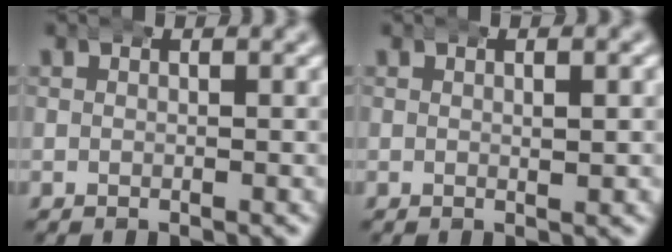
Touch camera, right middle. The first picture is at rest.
{"total": 1.0, "force": [0.3, 0.3, 0.9], "torque": [-0.007, 0.006, 0.001]}